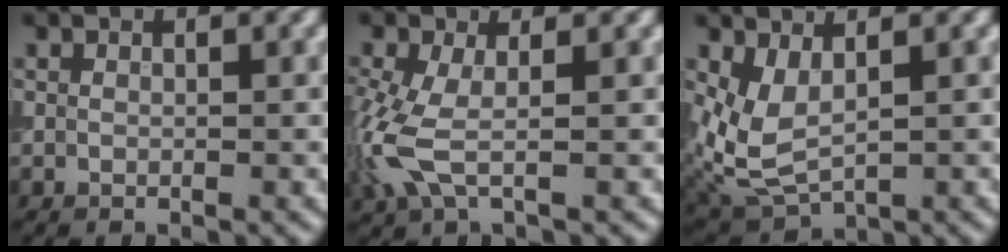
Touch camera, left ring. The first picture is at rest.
{"total": 4.7, "force": [-0.9, 2.1, 4.1], "torque": [-0.130, -0.007, -0.023]}
{"total": 4.0, "force": [0.7, 2.1, 3.3], "torque": [-0.087, -0.013, 0.020]}